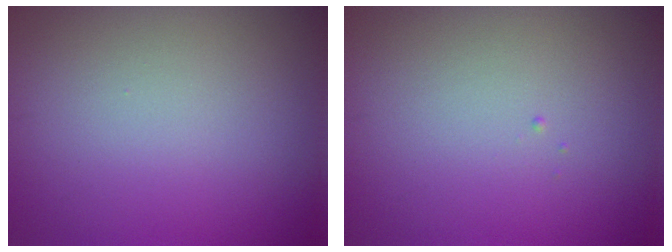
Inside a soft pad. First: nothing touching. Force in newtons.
{"total": 0.0}